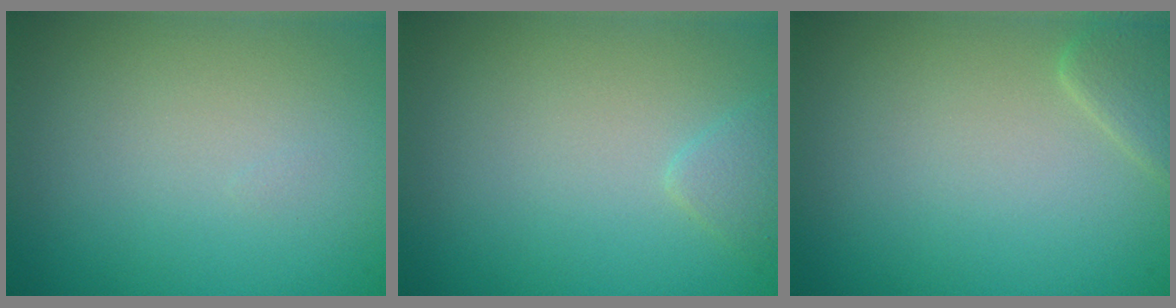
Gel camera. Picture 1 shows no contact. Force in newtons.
{"total": 1.1, "press": 1.1, "slide": 0.1}
{"total": 1.9, "press": 1.9, "slide": 0.1}